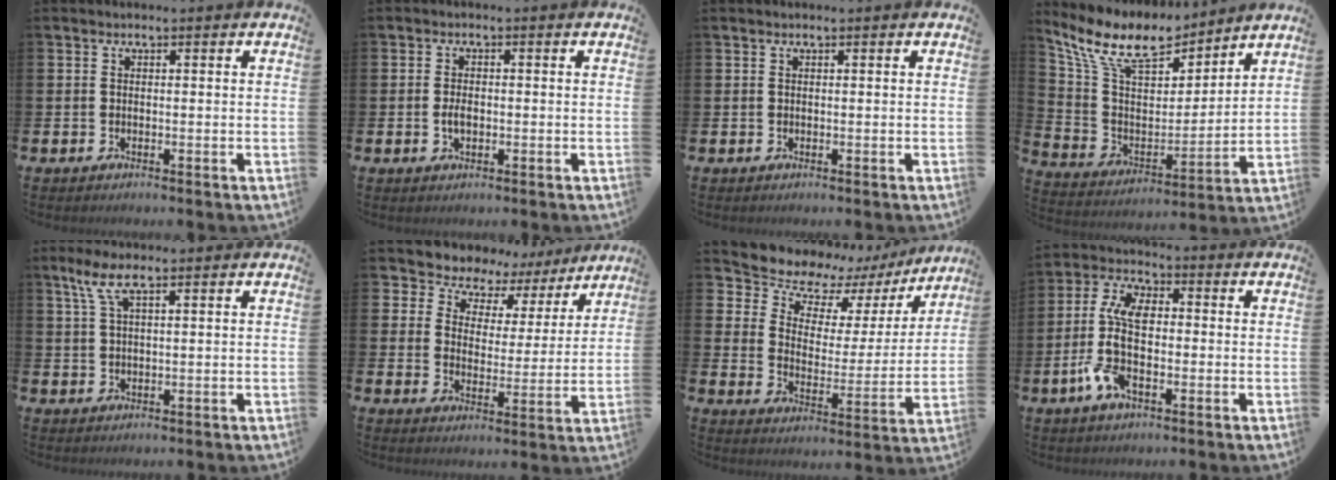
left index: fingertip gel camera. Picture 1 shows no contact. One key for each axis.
{"total": 2.0, "fx": -0.3, "fy": 1.2, "fz": 1.6, "tx": -0.025, "ty": 0.001, "tz": -0.006}
{"total": 0.0}
{"total": 10.9, "fx": 9.2, "fy": 4.1, "fz": 4.1, "tx": -0.129, "ty": -0.055, "tz": 0.164}
{"total": 4.4, "fx": 2.6, "fy": 1.3, "fz": 3.3, "tx": -0.073, "ty": 0.006, "tz": 0.046}
{"total": 6.3, "fx": 5.6, "fy": 2.8, "fz": -0.3, "tx": -0.036, "ty": -0.042, "tz": 0.098}
{"total": 9.0, "fx": 7.7, "fy": 4.0, "fz": 2.3, "tx": -0.076, "ty": -0.059, "tz": 0.132}
{"total": 9.3, "fx": -0.9, "fy": 4.5, "fz": 8.1, "tx": -0.185, "ty": -0.001, "tz": -0.022}